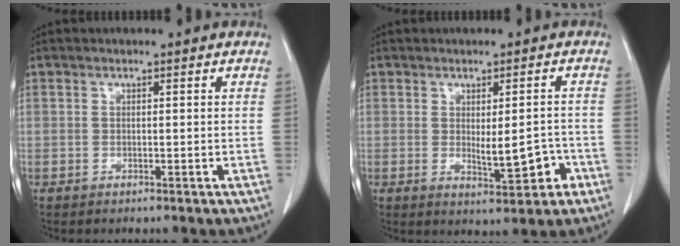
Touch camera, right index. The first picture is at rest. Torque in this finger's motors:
{"motor_torque": [0.47, 0.03, 0.20, 0.06]}